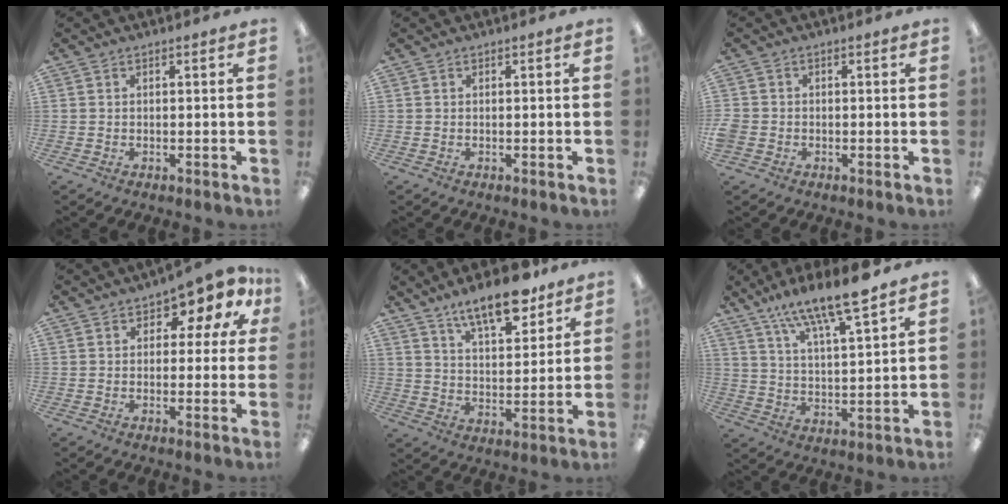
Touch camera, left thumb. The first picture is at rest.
{"total": 0.0}
{"total": 2.3, "force": [-0.9, 2.0, 0.7], "torque": [-0.016, 0.002, -0.018]}
{"total": 7.9, "force": [4.4, 4.1, 5.2], "torque": [-0.065, -0.019, 0.073]}
{"total": 12.5, "force": [9.8, 4.3, 6.5], "torque": [-0.095, -0.055, 0.170]}
{"total": 12.6, "force": [10.6, 1.7, 6.6], "torque": [-0.123, -0.061, 0.182]}